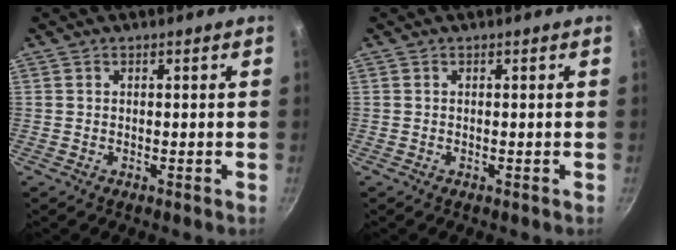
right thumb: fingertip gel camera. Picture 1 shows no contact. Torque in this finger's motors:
{"motor_torque": [0.55, -0.23, 0.29, 0.00, 0.09]}